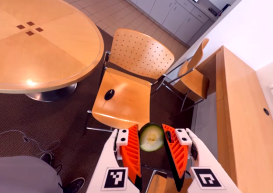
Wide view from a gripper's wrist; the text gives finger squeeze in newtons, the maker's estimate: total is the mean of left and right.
{"total": 6.8, "left": 6.7, "right": 6.9}